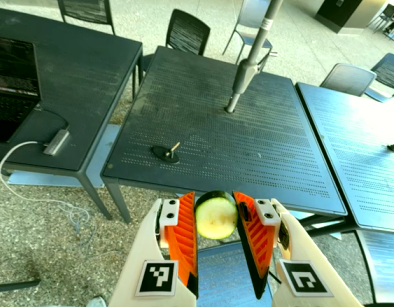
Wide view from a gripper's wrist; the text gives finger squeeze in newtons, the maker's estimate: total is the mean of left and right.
{"total": 10.9, "left": 10.8, "right": 11.0}